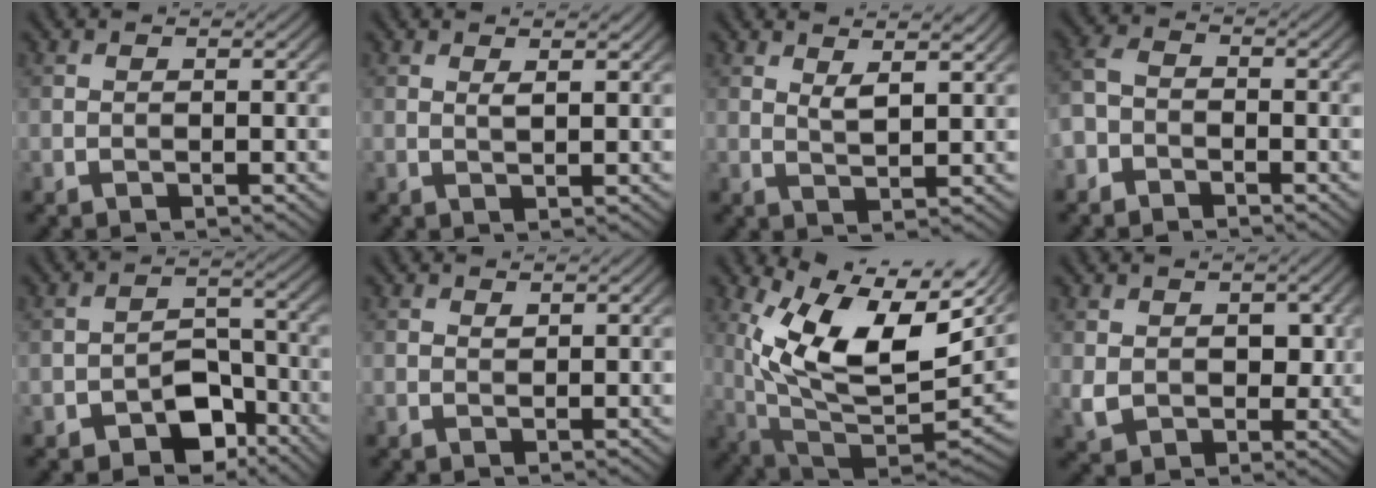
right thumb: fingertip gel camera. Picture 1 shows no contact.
{"total": 1.3, "force": [0.9, 0.2, 1.0], "torque": [-0.022, -0.003, 0.017]}
{"total": 3.0, "force": [2.0, 0.7, 2.1], "torque": [-0.044, -0.006, 0.039]}
{"total": 3.2, "force": [-2.6, 1.6, 1.1], "torque": [-0.024, -0.002, -0.066]}
{"total": 6.2, "force": [-3.6, 3.8, 3.4], "torque": [-0.046, 0.004, -0.067]}
{"total": 0.7, "force": [0.6, 0.3, 0.3], "torque": [-0.006, -0.003, 0.012]}
{"total": 15.6, "force": [4.9, 7.3, 12.8], "torque": [-0.250, -0.012, 0.088]}
{"total": 4.9, "force": [1.0, 3.7, 3.0], "torque": [-0.068, -0.009, 0.027]}